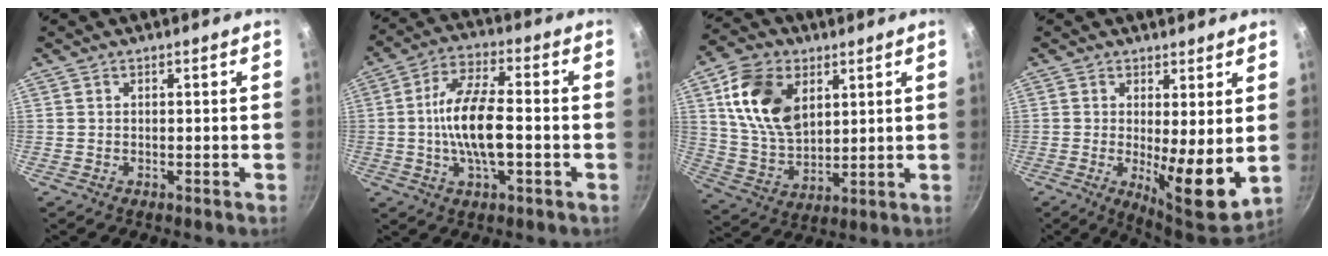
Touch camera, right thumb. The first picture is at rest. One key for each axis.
{"total": 12.6, "fx": -1.5, "fy": 5.0, "fz": 11.5, "tx": -0.210, "ty": 0.024, "tz": -0.037}
{"total": 15.4, "fx": 5.3, "fy": 10.1, "fz": 10.4, "tx": -0.168, "ty": -0.017, "tz": 0.105}
{"total": 10.1, "fx": 0.4, "fy": 2.7, "fz": 9.8, "tx": -0.137, "ty": -0.032, "tz": 0.012}